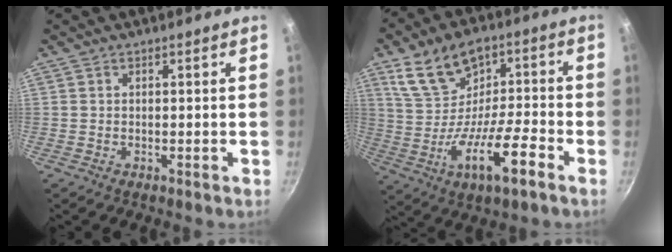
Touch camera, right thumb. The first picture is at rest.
{"total": 13.9, "force": [-2.0, 7.6, 11.5], "torque": [-0.164, 0.019, -0.036]}